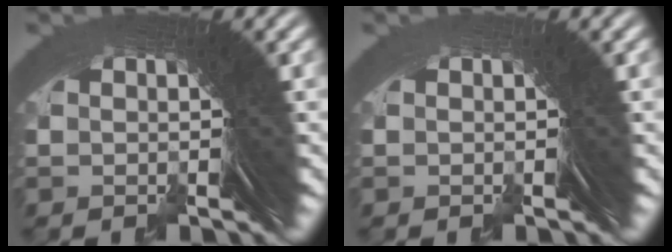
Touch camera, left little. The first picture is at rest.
{"total": 0.6, "force": [-0.4, -0.2, -0.4], "torque": [0.008, 0.003, -0.009]}